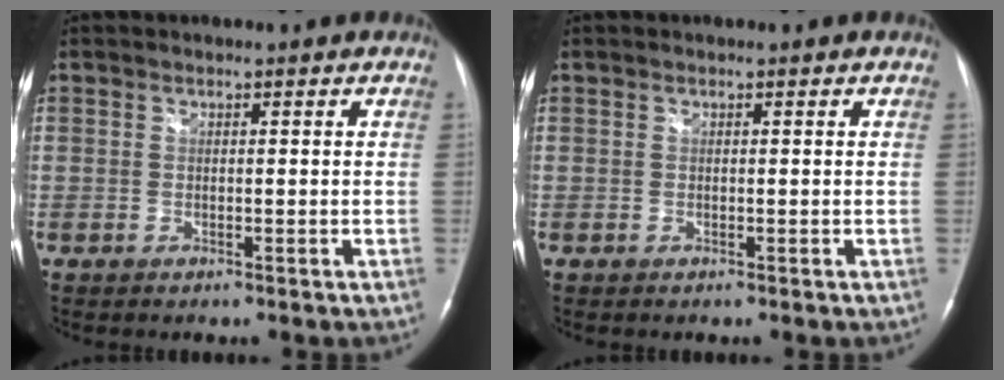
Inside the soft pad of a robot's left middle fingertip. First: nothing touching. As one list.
[{"total": 0.0}]